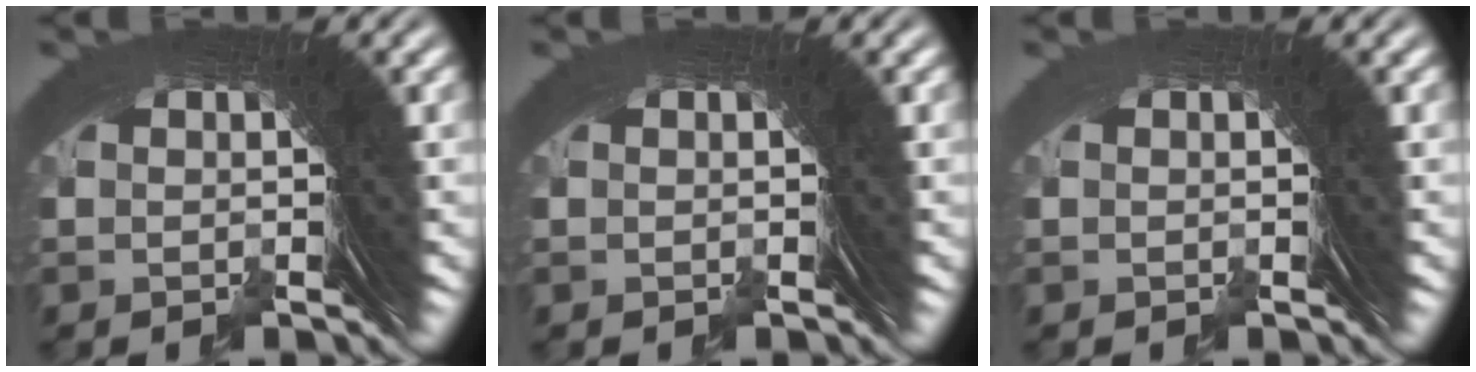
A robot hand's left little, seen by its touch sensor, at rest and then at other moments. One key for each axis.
{"total": 0.0}
{"total": 0.9, "fx": -0.3, "fy": -0.5, "fz": -0.6, "tx": 0.016, "ty": 0.003, "tz": -0.005}